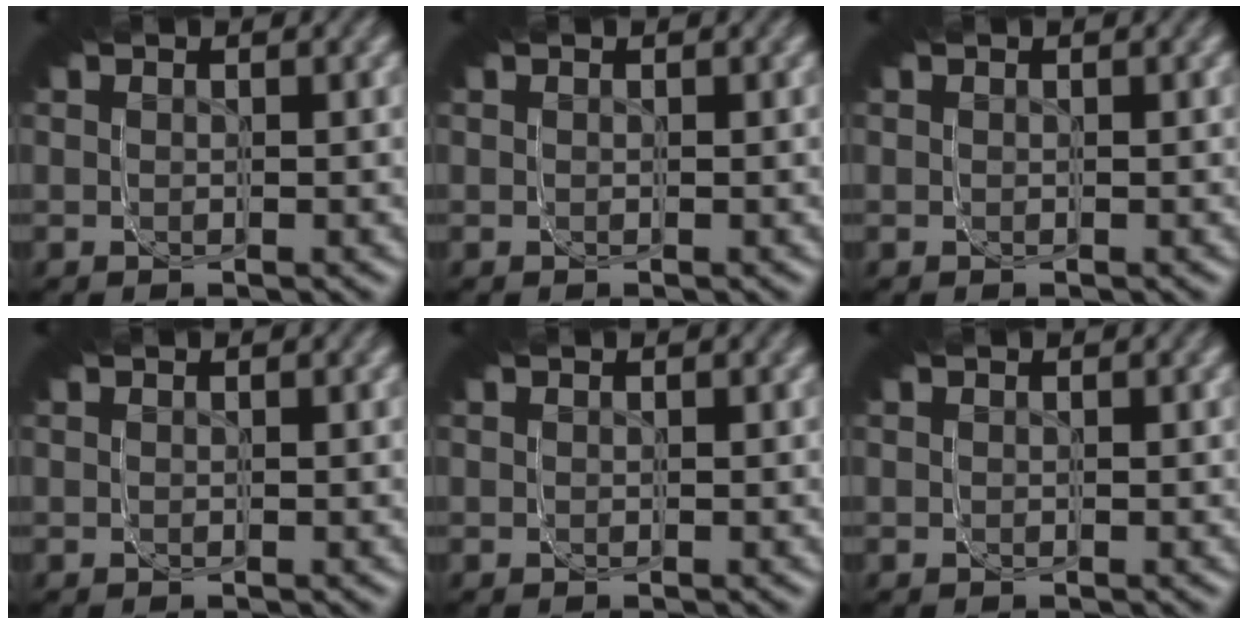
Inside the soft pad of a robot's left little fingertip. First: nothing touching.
{"total": 0.0}
{"total": 0.0}
{"total": 0.0}
{"total": 0.0}
{"total": 0.0}